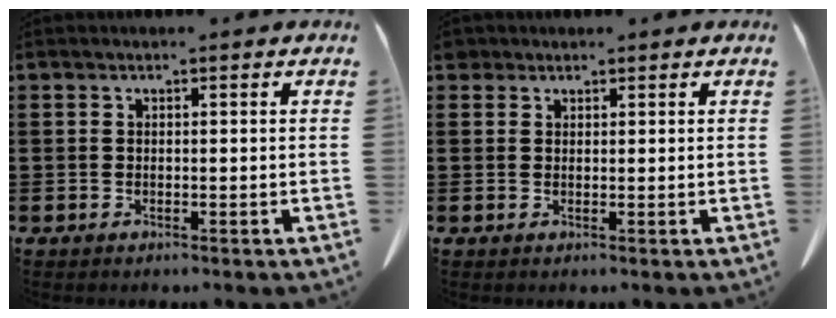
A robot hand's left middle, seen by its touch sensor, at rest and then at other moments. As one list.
[{"total": 1.3, "force": [1.1, 0.8, 0.2], "torque": [-0.008, 0.005, 0.021]}]